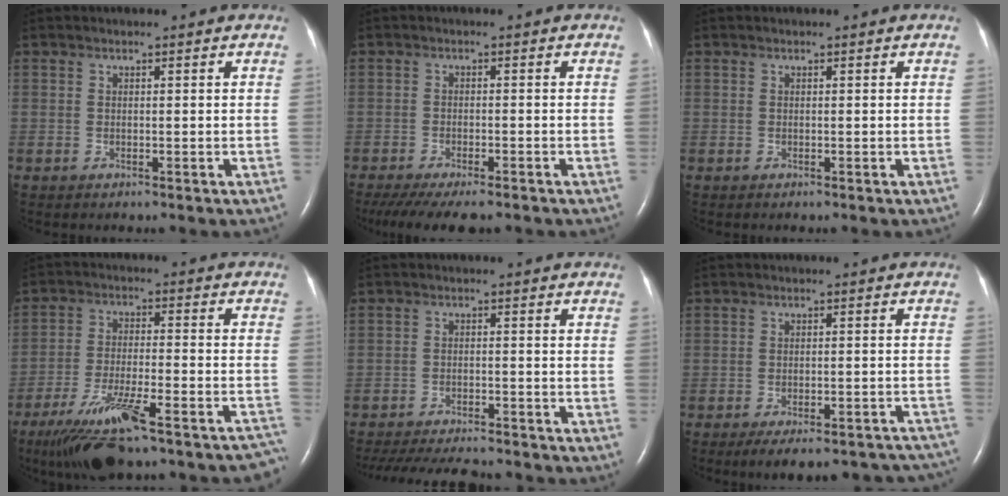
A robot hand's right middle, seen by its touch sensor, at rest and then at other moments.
{"total": 11.4, "force": [-9.4, 2.6, 5.9], "torque": [-0.103, -0.021, -0.136]}
{"total": 0.0}
{"total": 18.3, "force": [-14.1, 3.1, 11.4], "torque": [-0.127, 0.001, -0.220]}
{"total": 14.8, "force": [-13.4, 2.7, 5.8], "torque": [-0.124, -0.021, -0.190]}
{"total": 18.1, "force": [-16.1, 5.0, 6.8], "torque": [-0.059, 0.015, -0.187]}